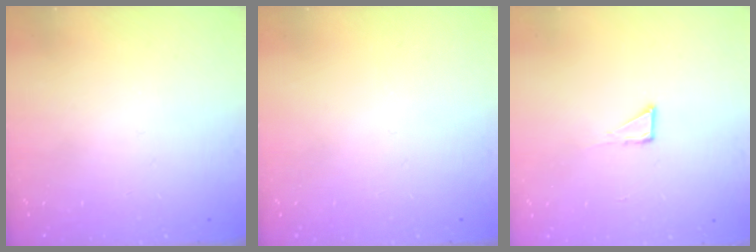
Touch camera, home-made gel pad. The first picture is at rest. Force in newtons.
{"total": 0.0}
{"total": 2.7, "press": 2.7, "slide": 0.2}